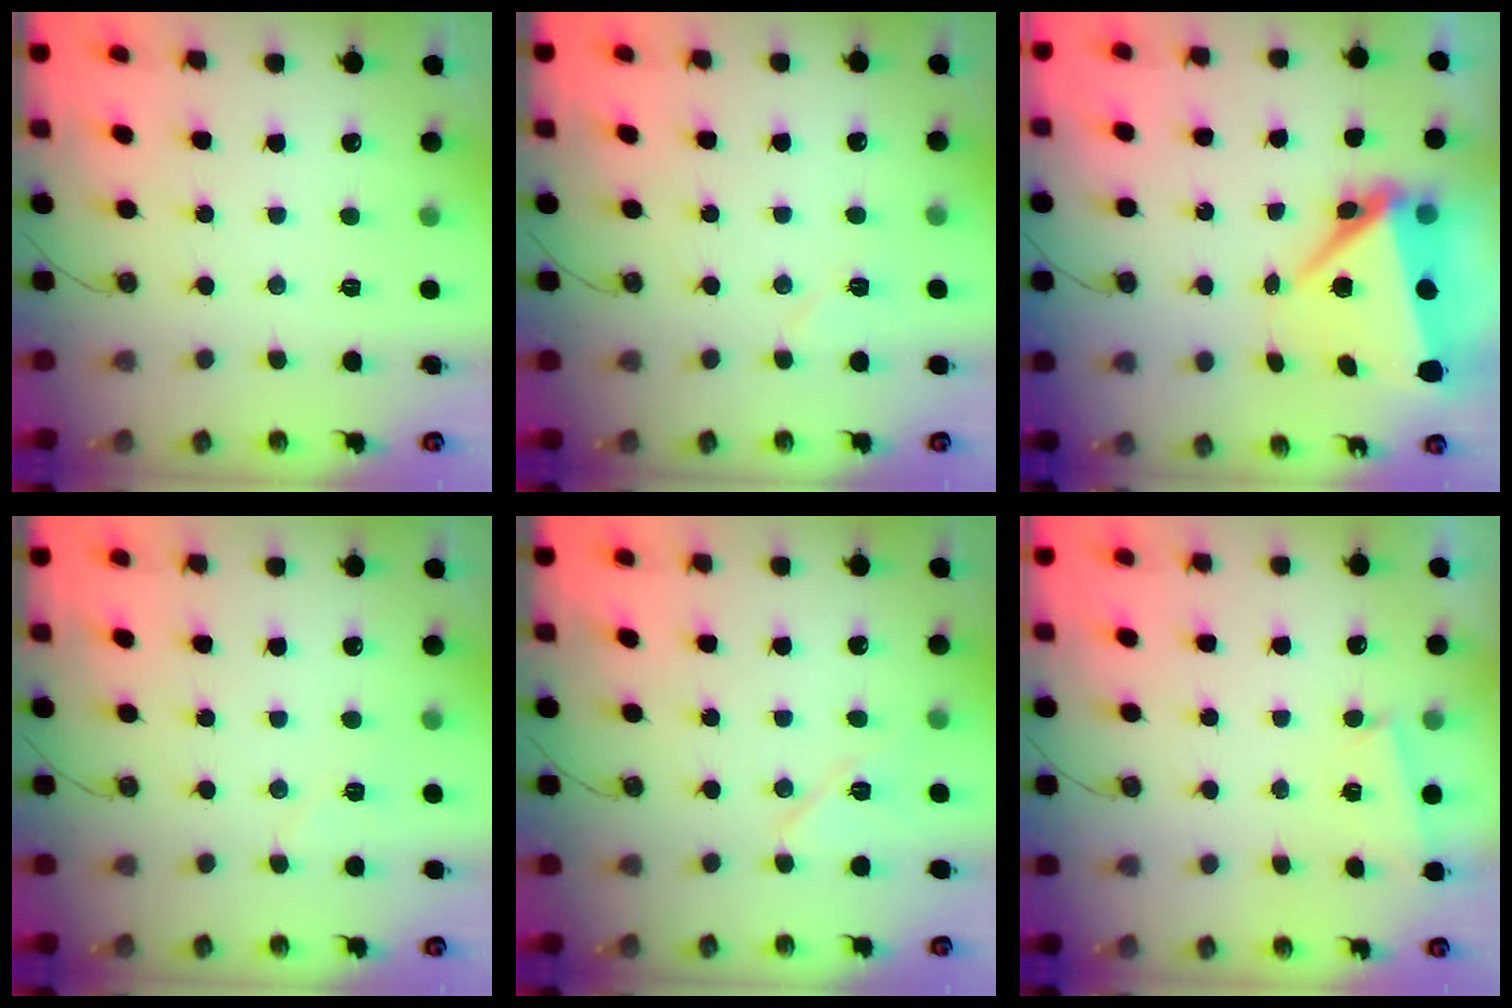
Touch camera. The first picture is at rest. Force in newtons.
{"total": 6.3, "press": 5.7, "slide": 2.7}
{"total": 9.0, "press": 8.8, "slide": 2.0}
{"total": 5.8, "press": 5.2, "slide": 2.5}
{"total": 11.9, "press": 5.3, "slide": 10.7}
{"total": 1.7, "press": 1.3, "slide": 1.0}